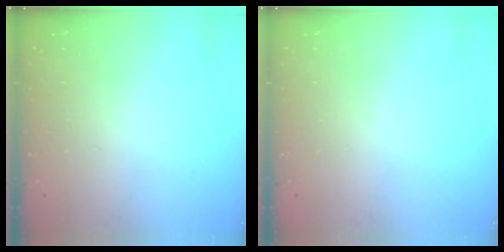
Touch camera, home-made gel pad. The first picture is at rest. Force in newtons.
{"total": 0.0}